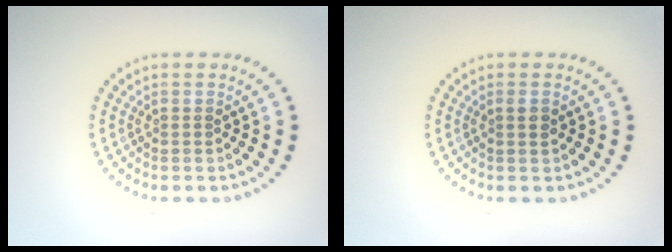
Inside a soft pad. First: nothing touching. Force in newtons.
{"total": 1.0, "press": 0.9, "slide": 0.4}